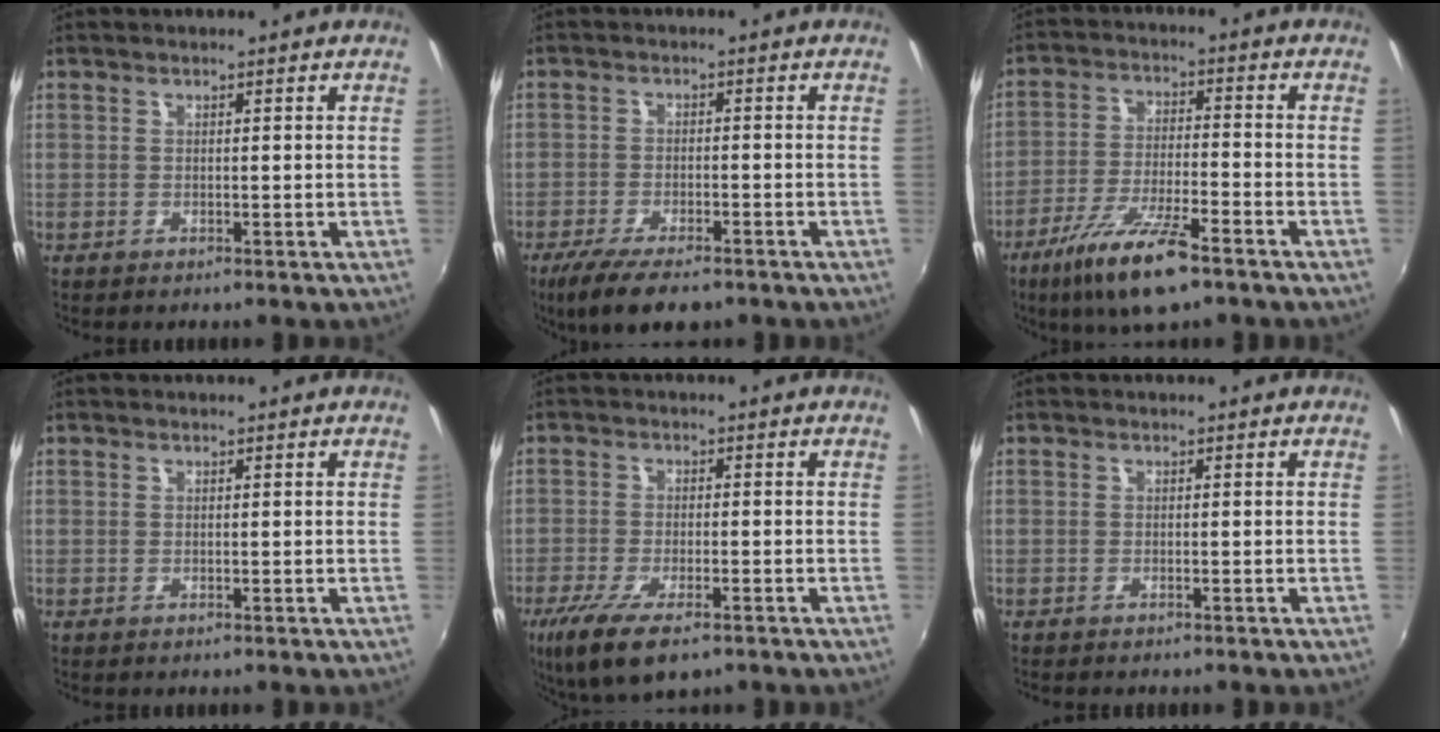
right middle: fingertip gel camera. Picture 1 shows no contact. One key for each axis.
{"total": 10.0, "fx": -7.4, "fy": 2.9, "fz": 6.0, "tx": -0.138, "ty": -0.030, "tz": -0.125}
{"total": 12.3, "fx": -8.1, "fy": 2.7, "fz": 8.9, "tx": -0.188, "ty": -0.026, "tz": -0.149}
{"total": 0.0}
{"total": 10.9, "fx": -6.8, "fy": 3.7, "fz": 7.7, "tx": -0.173, "ty": -0.041, "tz": -0.118}
{"total": 0.8, "fx": -0.7, "fy": 0.1, "fz": 0.3, "tx": -0.007, "ty": 0.000, "tz": -0.012}